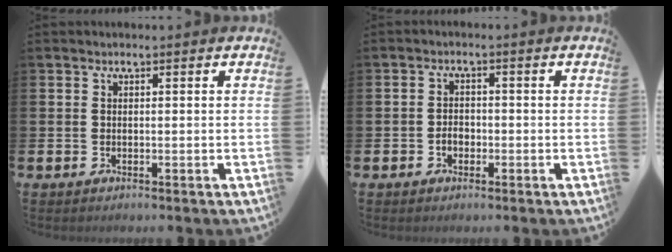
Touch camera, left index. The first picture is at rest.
{"total": 1.9, "force": [-0.7, 1.5, 1.1], "torque": [-0.008, 0.000, -0.019]}